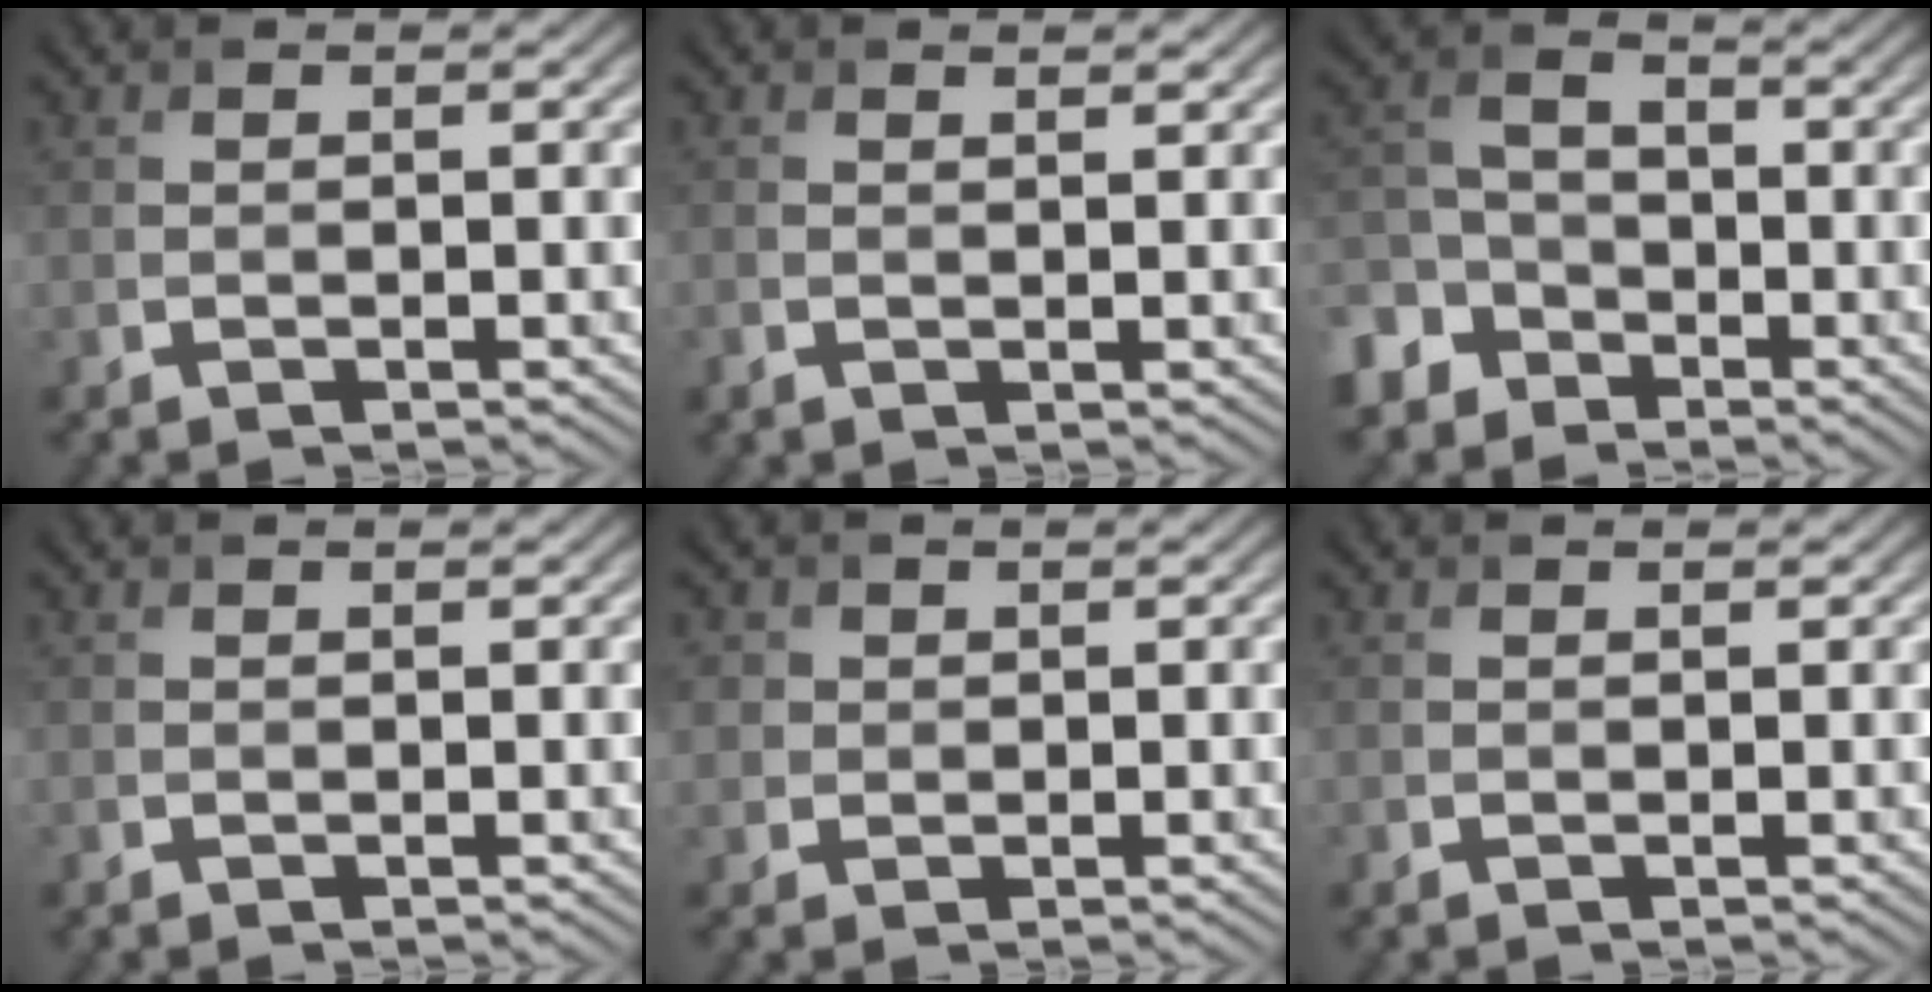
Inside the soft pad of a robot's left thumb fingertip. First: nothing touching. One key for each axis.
{"total": 1.0, "fx": 0.7, "fy": 0.2, "fz": 0.7, "tx": -0.017, "ty": 0.000, "tz": 0.012}
{"total": 7.7, "fx": -4.4, "fy": 5.4, "fz": 3.1, "tx": -0.083, "ty": -0.006, "tz": -0.110}
{"total": 0.0}
{"total": 2.1, "fx": 0.6, "fy": 2.0, "fz": 0.4, "tx": -0.015, "ty": -0.003, "tz": 0.015}
{"total": 0.0}